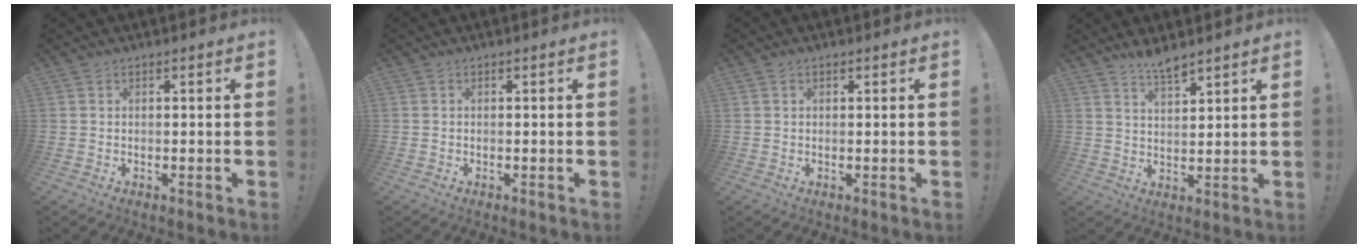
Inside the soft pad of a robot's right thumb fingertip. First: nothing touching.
{"total": 0.8, "force": [-0.1, 0.8, -0.1], "torque": [-0.003, 0.004, -0.002]}
{"total": 0.7, "force": [0.3, 0.5, 0.3], "torque": [0.001, -0.001, 0.005]}
{"total": 5.1, "force": [4.5, 0.7, 2.3], "torque": [-0.038, -0.034, 0.078]}